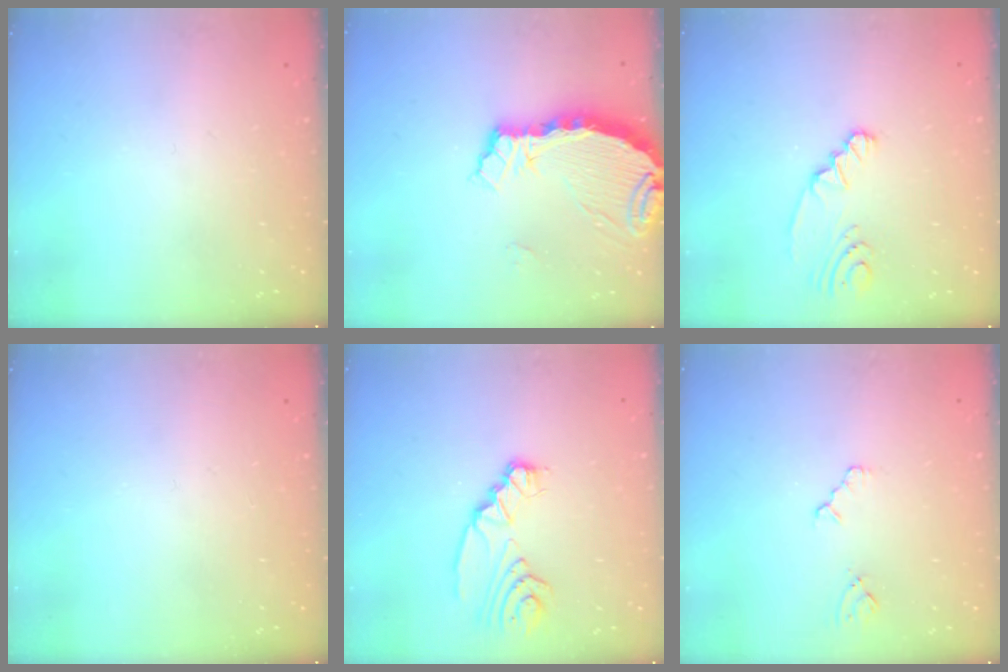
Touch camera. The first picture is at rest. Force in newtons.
{"total": 6.7, "press": 6.7, "slide": 0.8}
{"total": 2.8, "press": 2.6, "slide": 1.2}
{"total": 0.0}
{"total": 7.2, "press": 7.2, "slide": 0.5}
{"total": 2.3, "press": 2.2, "slide": 0.4}